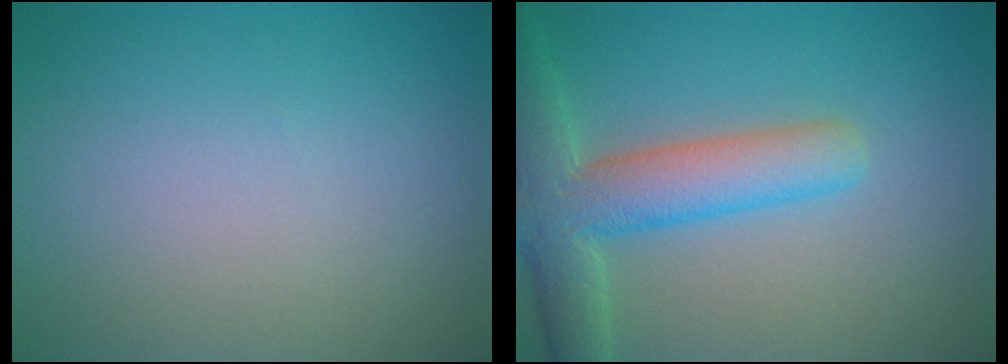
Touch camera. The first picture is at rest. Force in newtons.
{"total": 6.7, "press": 6.7, "slide": 0.6}